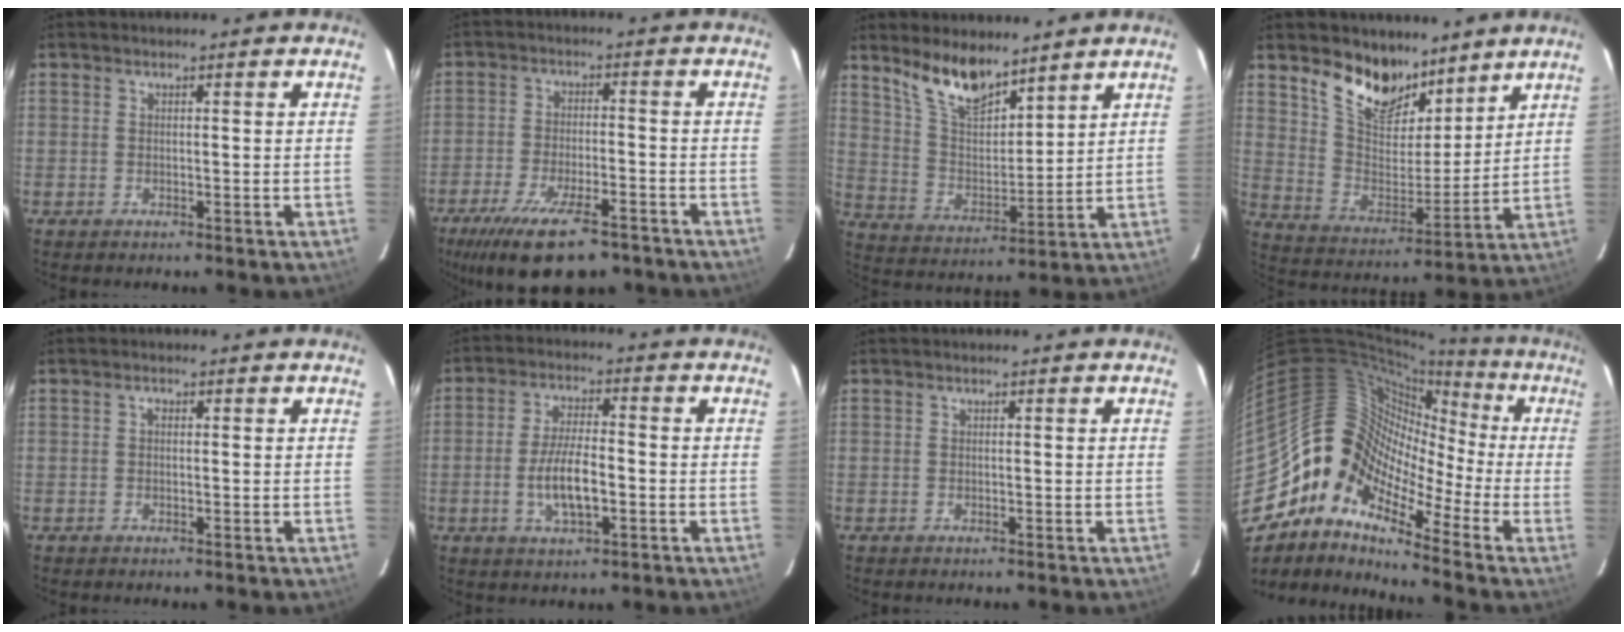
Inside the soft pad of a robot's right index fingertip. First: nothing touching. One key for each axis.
{"total": 15.5, "fx": -11.0, "fy": 5.0, "fz": 9.8, "tx": -0.200, "ty": -0.035, "tz": -0.177}
{"total": 11.0, "fx": 8.7, "fy": 3.7, "fz": 5.6, "tx": -0.108, "ty": 0.006, "tz": 0.173}
{"total": 13.9, "fx": 10.3, "fy": 6.9, "fz": 6.4, "tx": -0.127, "ty": 0.001, "tz": 0.191}
{"total": 0.6, "fx": 0.0, "fy": 0.5, "fz": 0.4, "tx": -0.006, "ty": 0.005, "tz": -0.001}
{"total": 8.1, "fx": -2.2, "fy": 2.6, "fz": 7.4, "tx": -0.146, "ty": -0.002, "tz": -0.040}
{"total": 0.0}
{"total": 13.1, "fx": -6.1, "fy": 8.8, "fz": 7.4, "tx": -0.115, "ty": 0.015, "tz": -0.152}